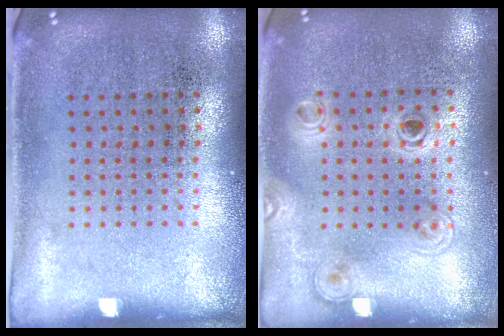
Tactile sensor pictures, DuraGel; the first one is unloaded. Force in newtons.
{"total": 1.4, "press": 1.2, "slide": 0.7}